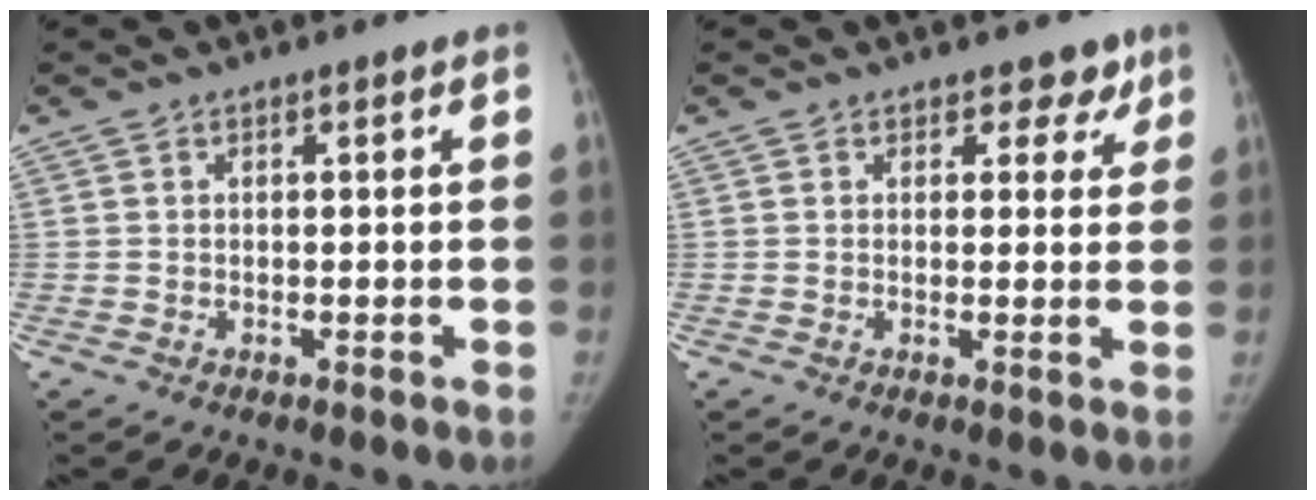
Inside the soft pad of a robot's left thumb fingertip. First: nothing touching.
{"total": 3.6, "force": [2.5, 2.5, 0.7], "torque": [0.030, -0.011, 0.024]}